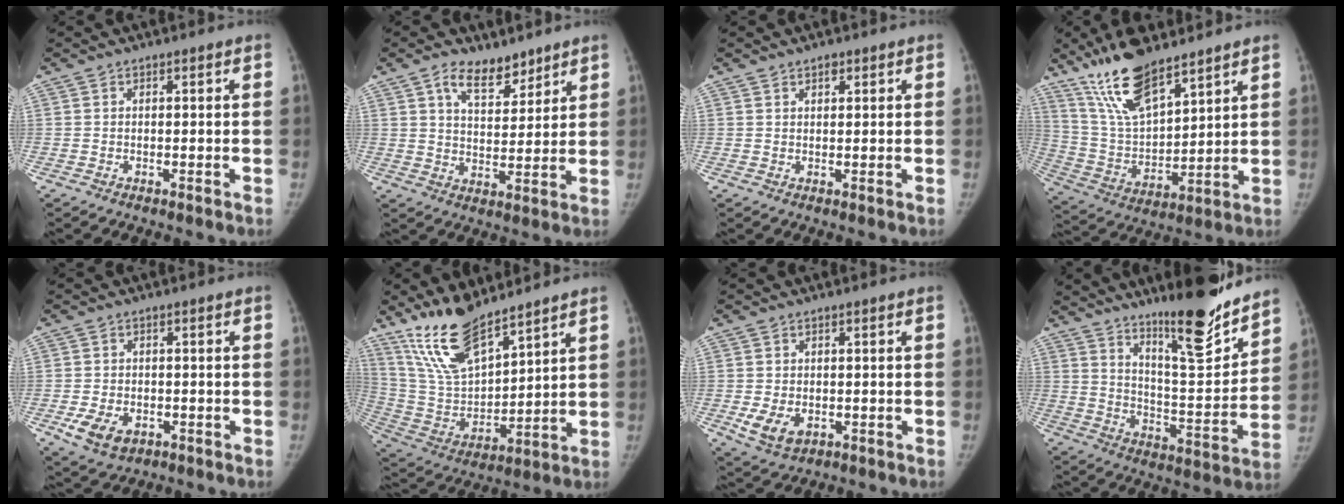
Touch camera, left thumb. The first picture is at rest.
{"total": 8.5, "force": [5.9, 4.3, 4.2], "torque": [-0.043, -0.042, 0.104]}
{"total": 1.6, "force": [1.1, 0.8, 0.7], "torque": [-0.005, -0.006, 0.016]}
{"total": 16.3, "force": [12.0, 5.0, 9.8], "torque": [-0.161, -0.058, 0.238]}
{"total": 6.4, "force": [-2.3, 4.4, 4.0], "torque": [-0.070, 0.000, -0.031]}
{"total": 15.4, "force": [12.0, 4.9, 8.3], "torque": [-0.134, -0.066, 0.246]}
{"total": 5.4, "force": [-1.2, 3.9, 3.6], "torque": [-0.062, -0.010, -0.007]}
{"total": 17.6, "force": [13.8, 3.0, 10.5], "torque": [-0.124, -0.106, 0.225]}